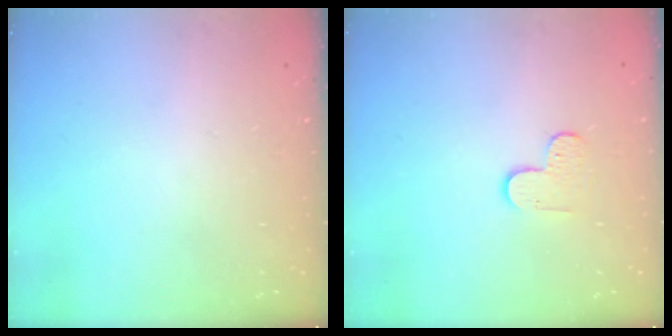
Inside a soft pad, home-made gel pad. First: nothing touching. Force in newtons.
{"total": 3.7, "press": 3.7, "slide": 0.4}